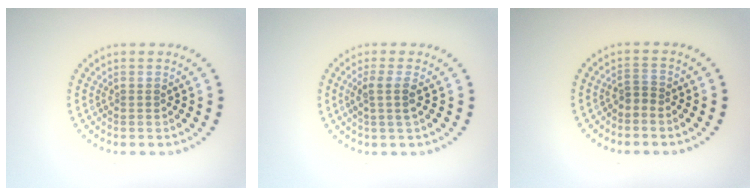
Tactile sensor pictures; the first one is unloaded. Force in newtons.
{"total": 1.9, "press": 1.6, "slide": 1.0}
{"total": 1.2, "press": 0.8, "slide": 0.9}